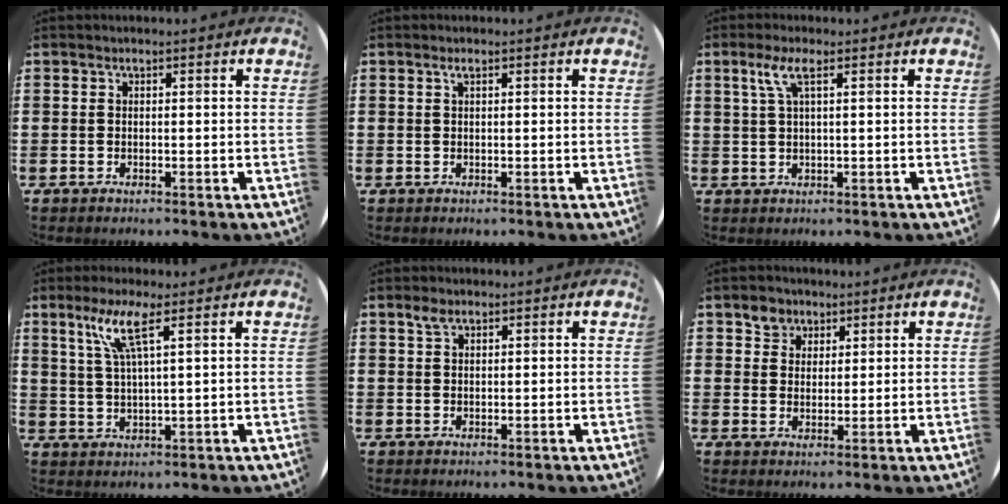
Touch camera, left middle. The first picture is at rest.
{"total": 0.6, "force": [0.3, 0.1, 0.5], "torque": [-0.010, 0.001, 0.006]}
{"total": 2.9, "force": [1.3, 0.5, 2.6], "torque": [-0.054, 0.007, 0.020]}
{"total": 5.9, "force": [3.2, 0.6, 4.9], "torque": [-0.104, 0.007, 0.053]}
{"total": 1.5, "force": [1.0, 0.7, 0.8], "torque": [-0.009, 0.002, 0.017]}
{"total": 3.2, "force": [2.3, 2.3, 0.1], "torque": [-0.001, 0.006, 0.043]}